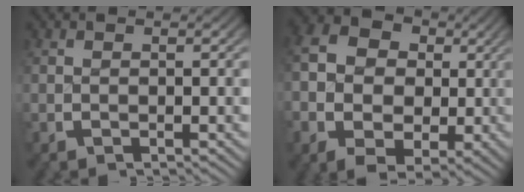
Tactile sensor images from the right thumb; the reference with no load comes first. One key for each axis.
{"total": 13.0, "fx": 1.2, "fy": 10.5, "fz": 7.6, "tx": -0.161, "ty": -0.025, "tz": 0.018}